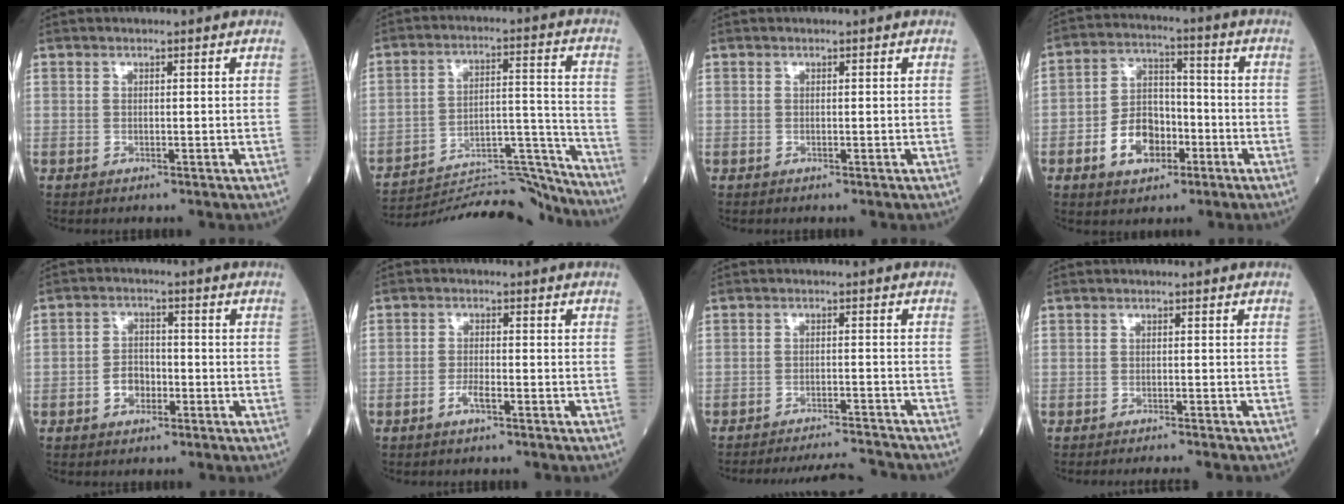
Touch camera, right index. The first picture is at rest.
{"total": 21.9, "force": [-21.6, 0.3, 3.9], "torque": [-0.071, 0.020, -0.322]}
{"total": 0.0}
{"total": 8.9, "force": [-3.6, 5.6, 5.9], "torque": [-0.121, 0.018, -0.062]}
{"total": 3.7, "force": [-1.5, 2.6, 2.3], "torque": [-0.042, 0.009, -0.028]}
{"total": 2.1, "force": [-1.4, 0.4, 1.6], "torque": [-0.031, 0.002, -0.027]}
{"total": 9.0, "force": [-8.9, -0.5, 1.0], "torque": [-0.015, 0.000, -0.133]}
{"total": 4.5, "force": [-4.2, -0.3, 1.5], "torque": [-0.014, -0.010, -0.056]}